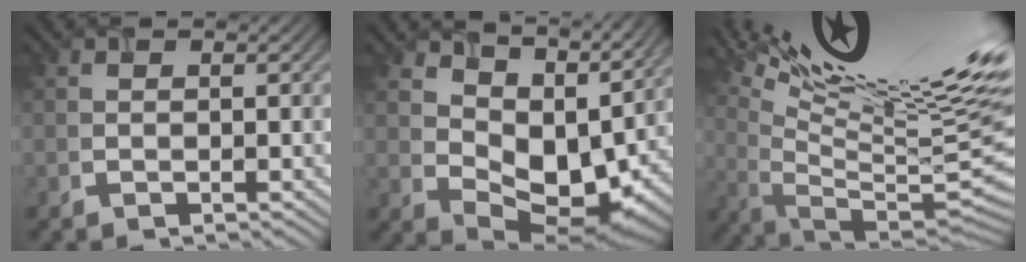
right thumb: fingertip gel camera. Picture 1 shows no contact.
{"total": 9.5, "force": [4.7, 6.0, 5.7], "torque": [-0.115, -0.010, 0.097]}
{"total": 19.6, "force": [10.2, 3.7, 16.3], "torque": [-0.229, 0.010, 0.155]}